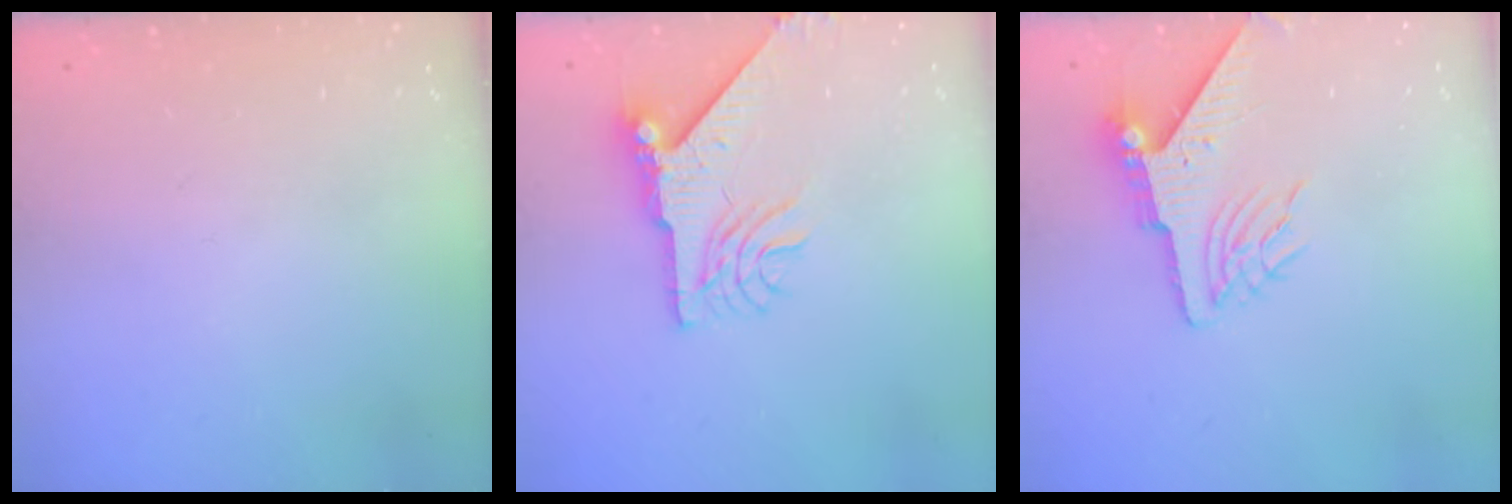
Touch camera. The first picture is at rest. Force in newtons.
{"total": 9.4, "press": 9.4, "slide": 1.2}
{"total": 8.4, "press": 8.3, "slide": 1.2}